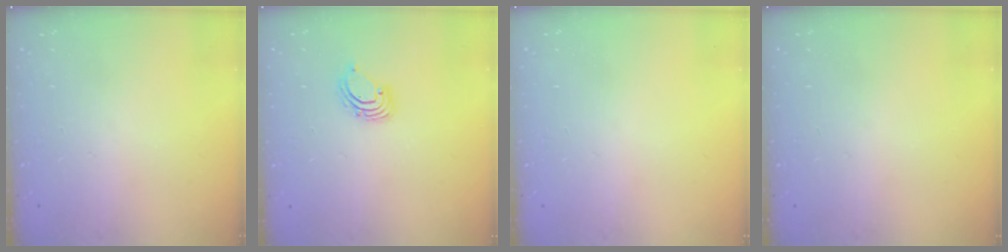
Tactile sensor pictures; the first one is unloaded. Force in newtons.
{"total": 2.6, "press": 2.6, "slide": 0.2}
{"total": 0.0}
{"total": 0.0}